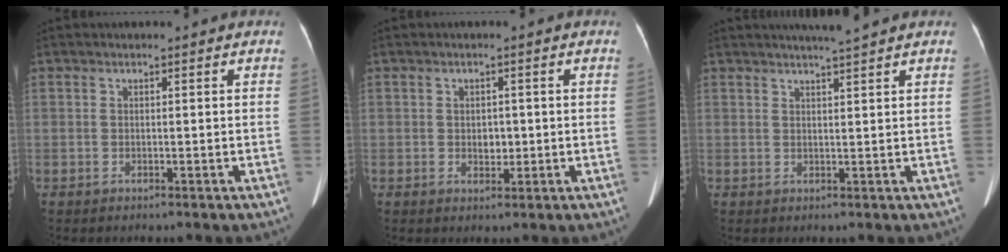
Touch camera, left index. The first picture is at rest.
{"total": 2.1, "force": [-0.1, 1.5, 1.4], "torque": [-0.023, 0.002, 0.002]}
{"total": 4.0, "force": [3.5, -0.8, 1.9], "torque": [-0.028, 0.006, 0.050]}